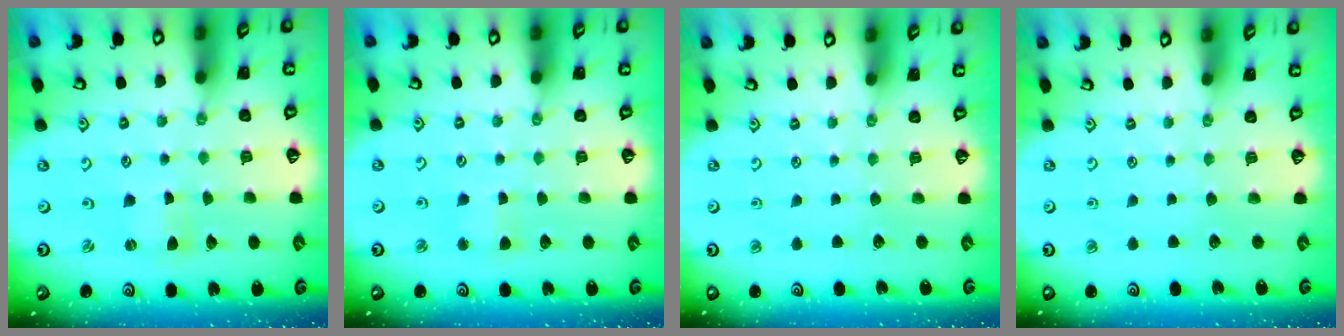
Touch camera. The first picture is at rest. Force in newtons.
{"total": 3.1, "press": 3.1, "slide": 0.3}
{"total": 0.0}
{"total": 0.0}